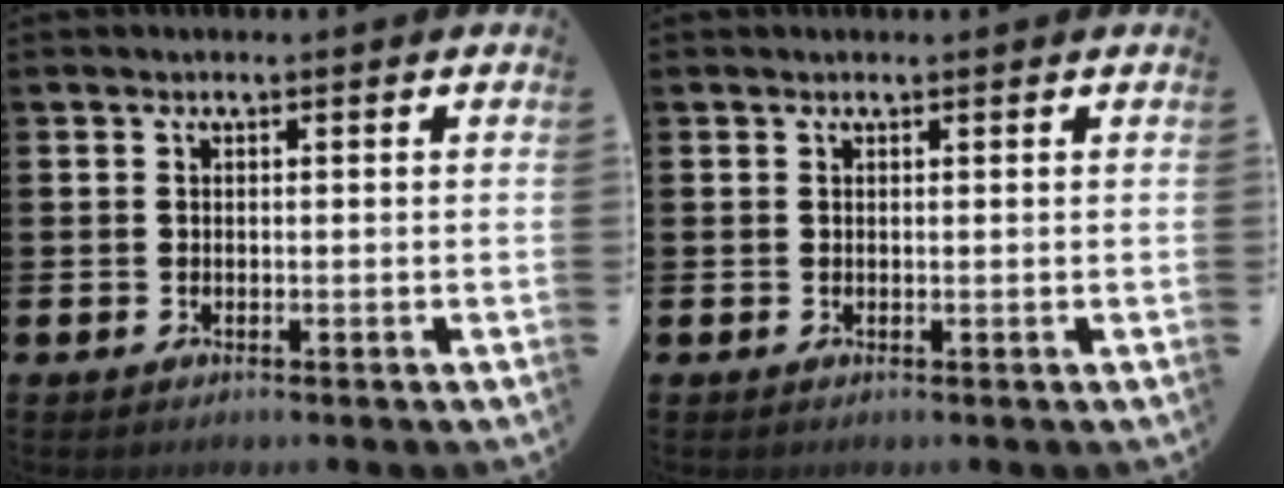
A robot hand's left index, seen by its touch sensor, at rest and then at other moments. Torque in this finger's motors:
{"motor_torque": [0.29, -0.80, -0.37, 0.02]}